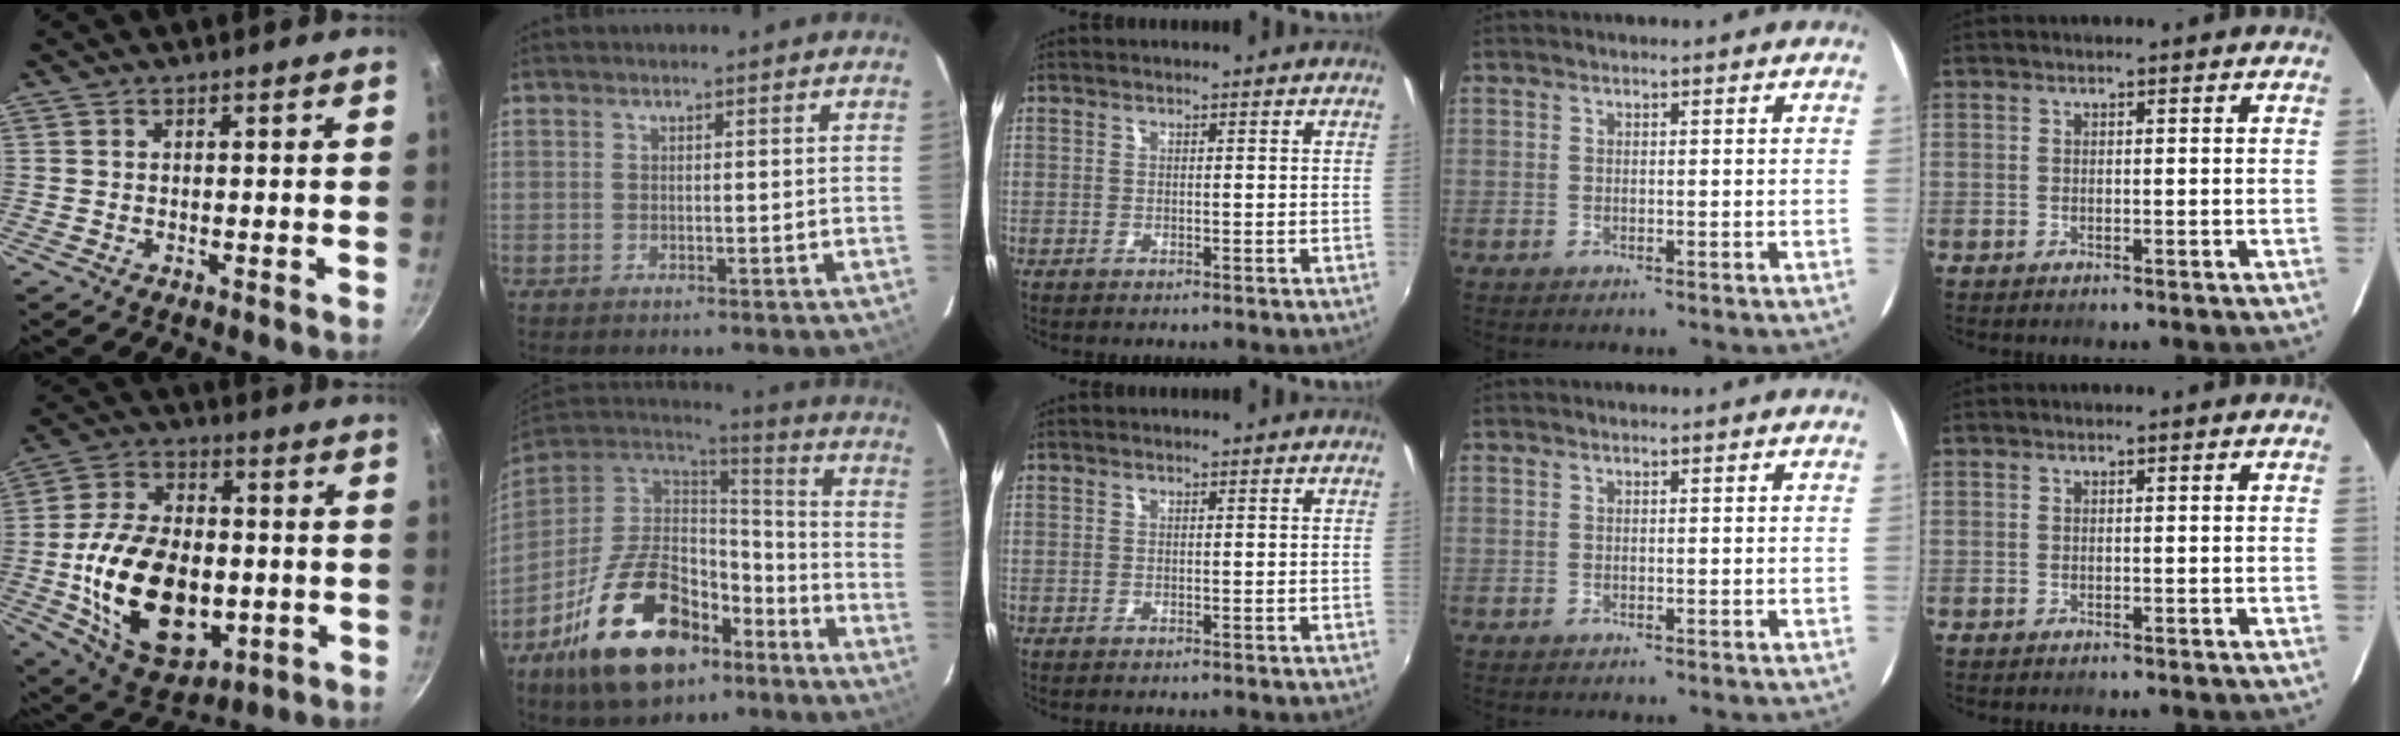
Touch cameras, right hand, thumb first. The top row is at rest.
{"thumb": {"total": 24.1, "force": [-3.6, 15.2, 18.4], "torque": [-0.308, 0.017, -0.046]}, "index": {"total": 24.6, "force": [-13.5, 13.6, 15.4], "torque": [-0.306, 0.007, -0.210]}}